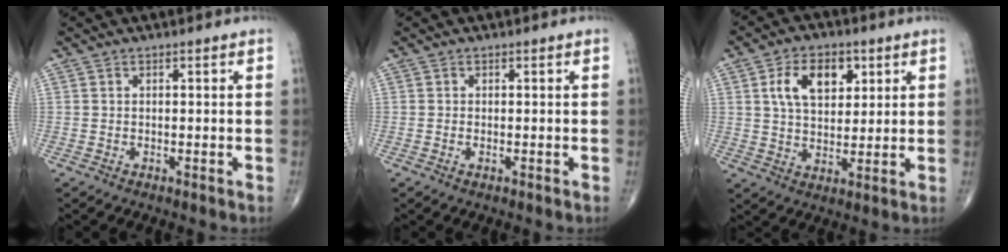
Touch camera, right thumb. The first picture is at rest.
{"total": 0.5, "force": [-0.2, 0.2, 0.5], "torque": [-0.007, 0.000, -0.004]}
{"total": 10.2, "force": [3.6, 6.3, 7.2], "torque": [-0.094, -0.008, 0.063]}